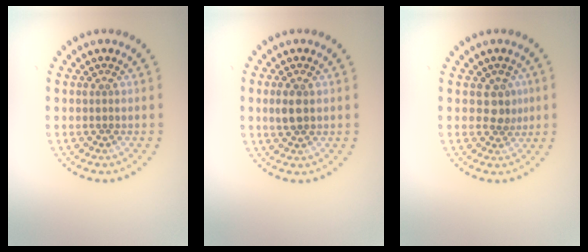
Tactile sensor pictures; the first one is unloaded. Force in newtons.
{"total": 1.9, "press": 1.9, "slide": 0.2}
{"total": 1.8, "press": 1.5, "slide": 1.0}